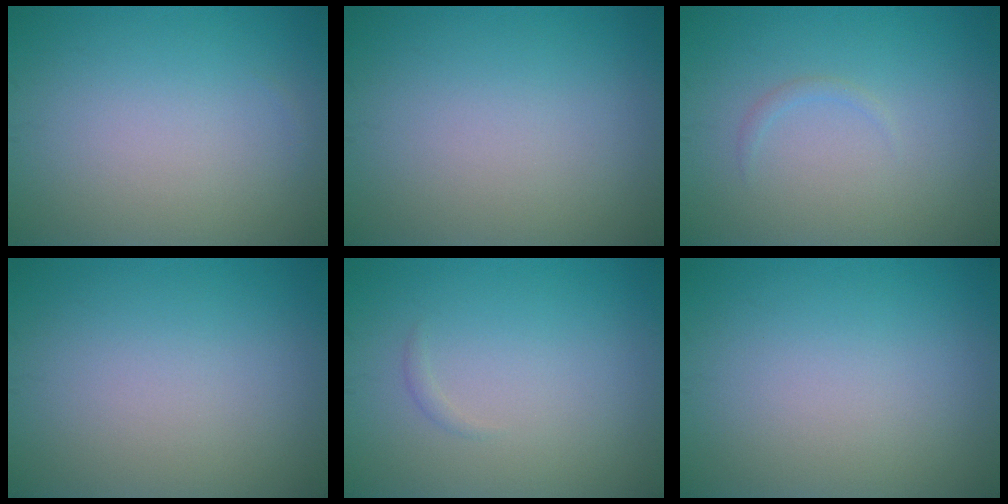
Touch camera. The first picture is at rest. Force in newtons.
{"total": 0.0}
{"total": 0.7, "press": 0.7, "slide": 0.1}
{"total": 0.0}
{"total": 0.5, "press": 0.5, "slide": 0.0}
{"total": 0.0}